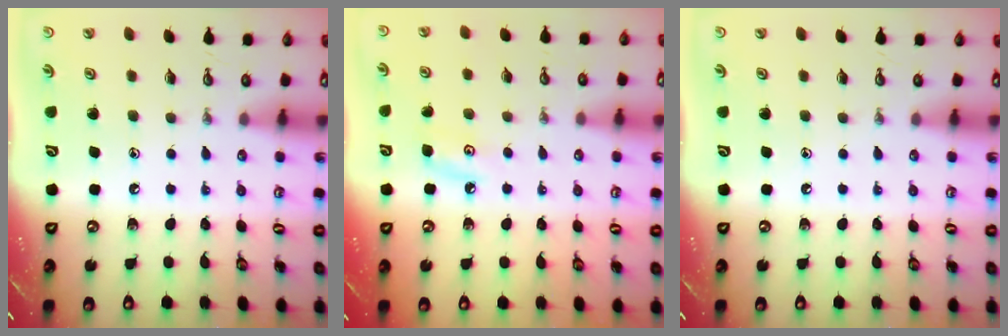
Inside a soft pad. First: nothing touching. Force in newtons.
{"total": 4.9, "press": 4.8, "slide": 0.7}
{"total": 0.0}